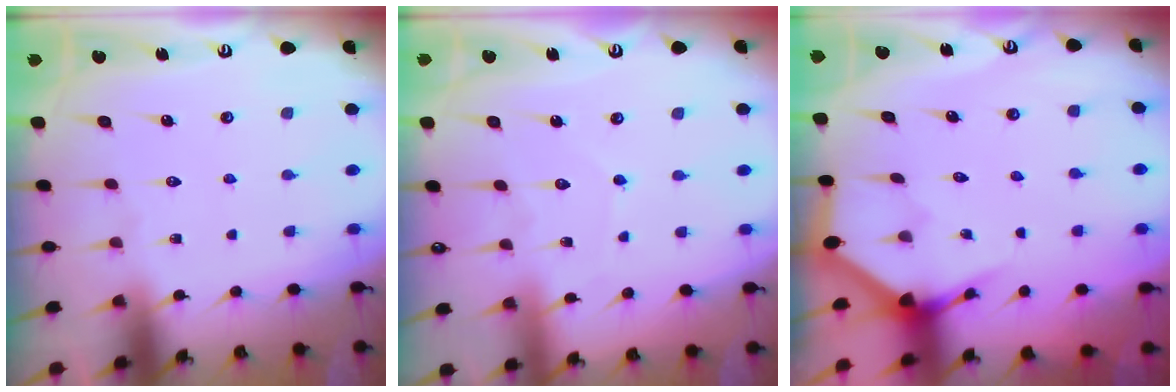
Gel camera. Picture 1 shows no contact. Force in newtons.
{"total": 3.7, "press": 3.7, "slide": 0.5}
{"total": 3.6, "press": 3.6, "slide": 0.2}